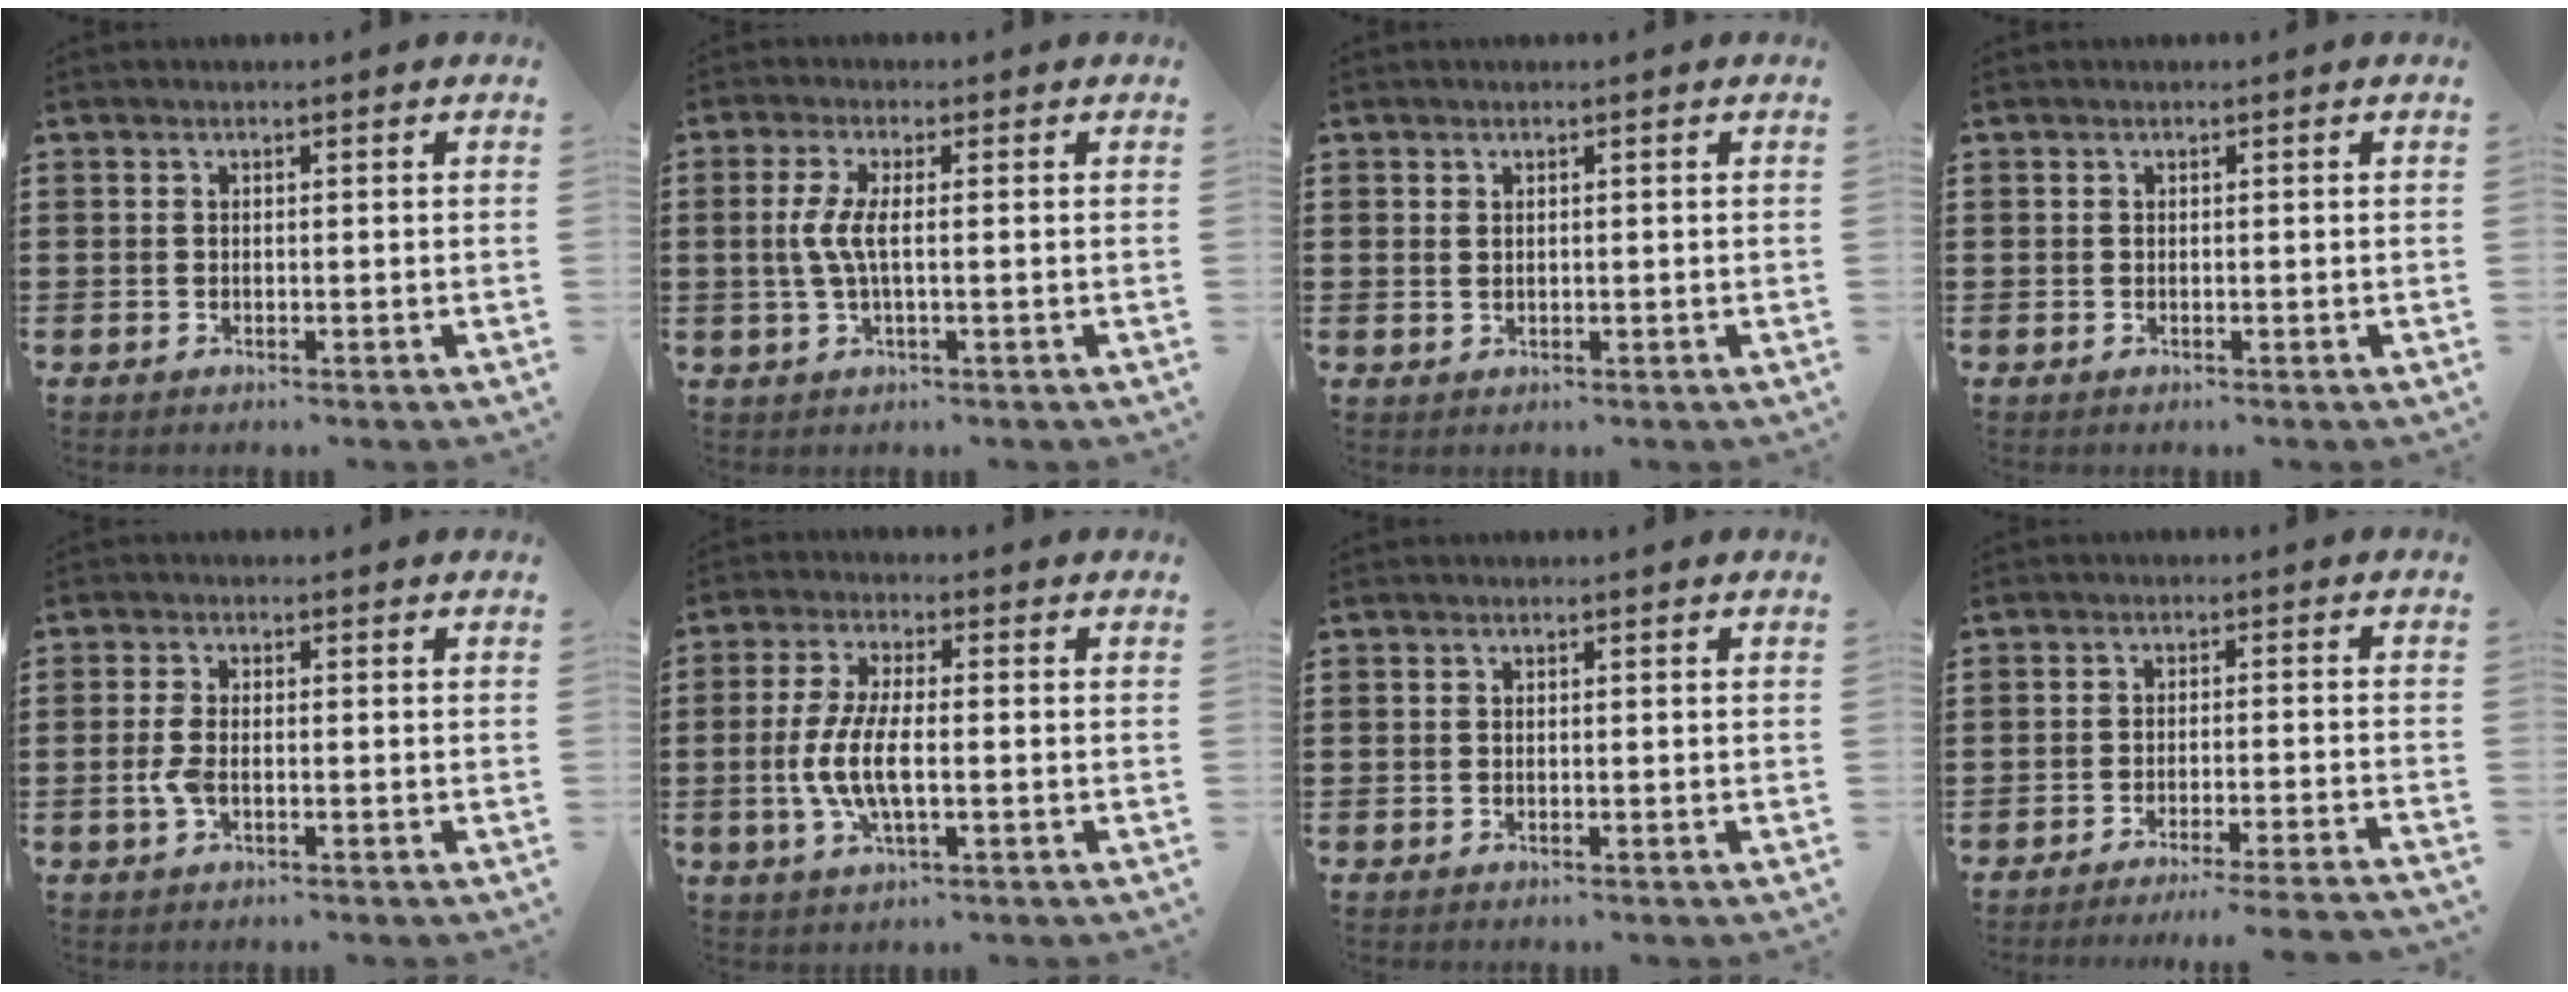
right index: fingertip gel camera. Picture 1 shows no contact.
{"total": 4.2, "force": [-0.1, 0.8, 4.1], "torque": [-0.099, -0.007, -0.010]}
{"total": 0.8, "force": [0.4, 0.5, 0.4], "torque": [-0.010, 0.004, 0.008]}
{"total": 0.0}
{"total": 3.1, "force": [-0.7, 1.4, 2.7], "torque": [-0.073, -0.006, -0.019]}
{"total": 6.9, "force": [-1.2, 2.4, 6.3], "torque": [-0.144, -0.005, -0.032]}
{"total": 0.0}
{"total": 3.5, "force": [-3.3, -0.8, 1.1], "torque": [-0.019, -0.009, -0.065]}